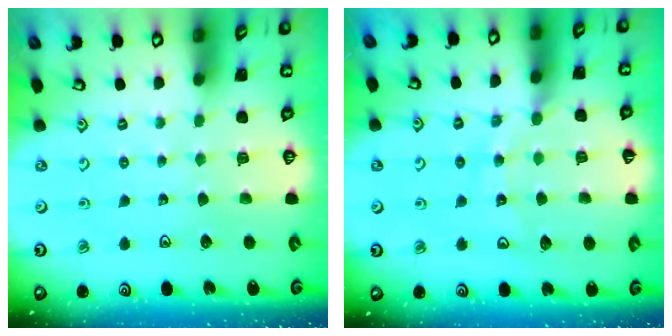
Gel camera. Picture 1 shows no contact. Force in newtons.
{"total": 12.2, "press": 12.2, "slide": 1.4}